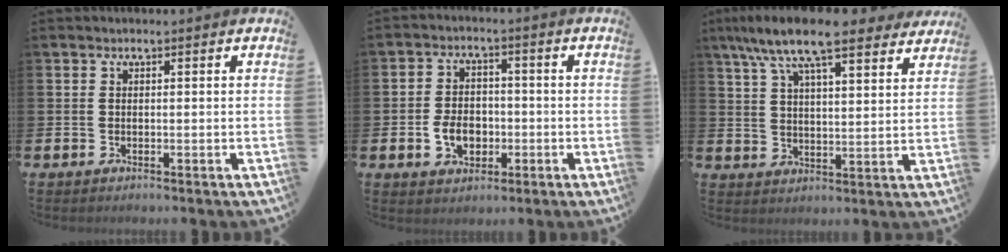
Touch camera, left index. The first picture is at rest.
{"total": 5.2, "force": [-1.4, 3.9, 3.1], "torque": [-0.044, 0.003, -0.030]}
{"total": 11.4, "force": [9.6, 2.6, 5.4], "torque": [-0.115, -0.044, 0.168]}